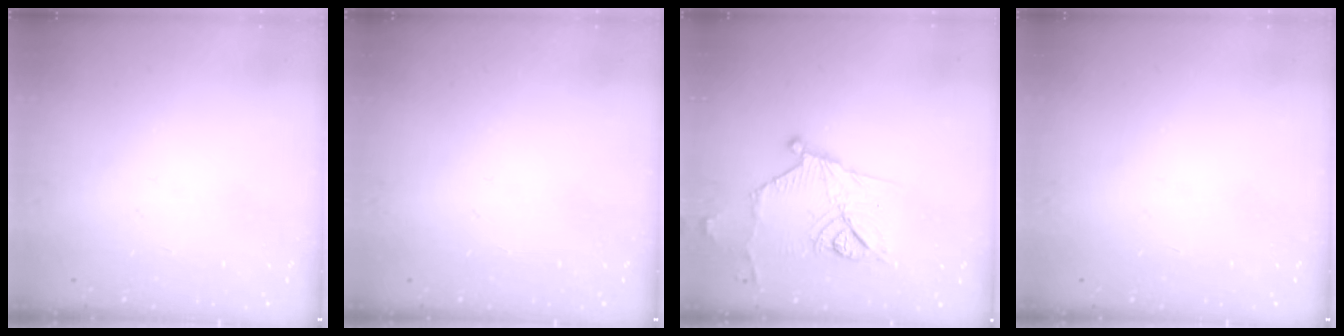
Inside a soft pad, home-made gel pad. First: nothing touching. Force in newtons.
{"total": 0.0}
{"total": 14.8, "press": 14.6, "slide": 2.2}
{"total": 0.0}